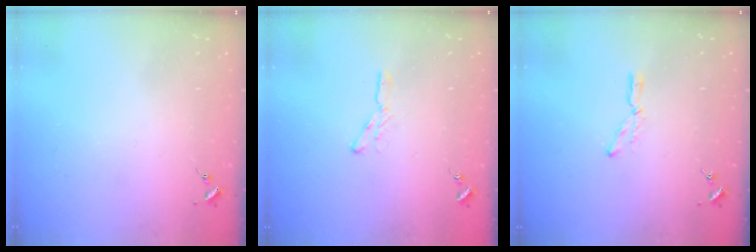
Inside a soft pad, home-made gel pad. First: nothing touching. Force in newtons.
{"total": 4.3, "press": 4.2, "slide": 0.4}
{"total": 6.4, "press": 6.4, "slide": 0.3}